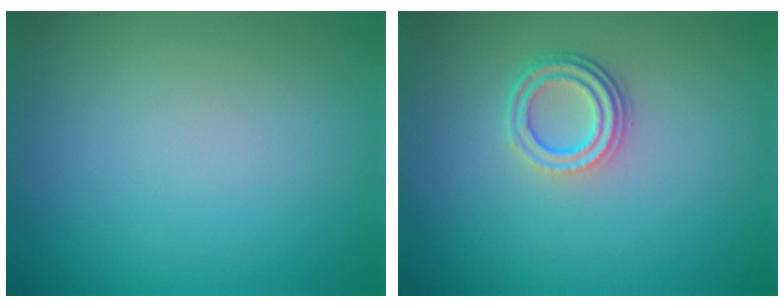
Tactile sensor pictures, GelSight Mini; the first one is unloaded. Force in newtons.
{"total": 3.1, "press": 2.4, "slide": 2.0}